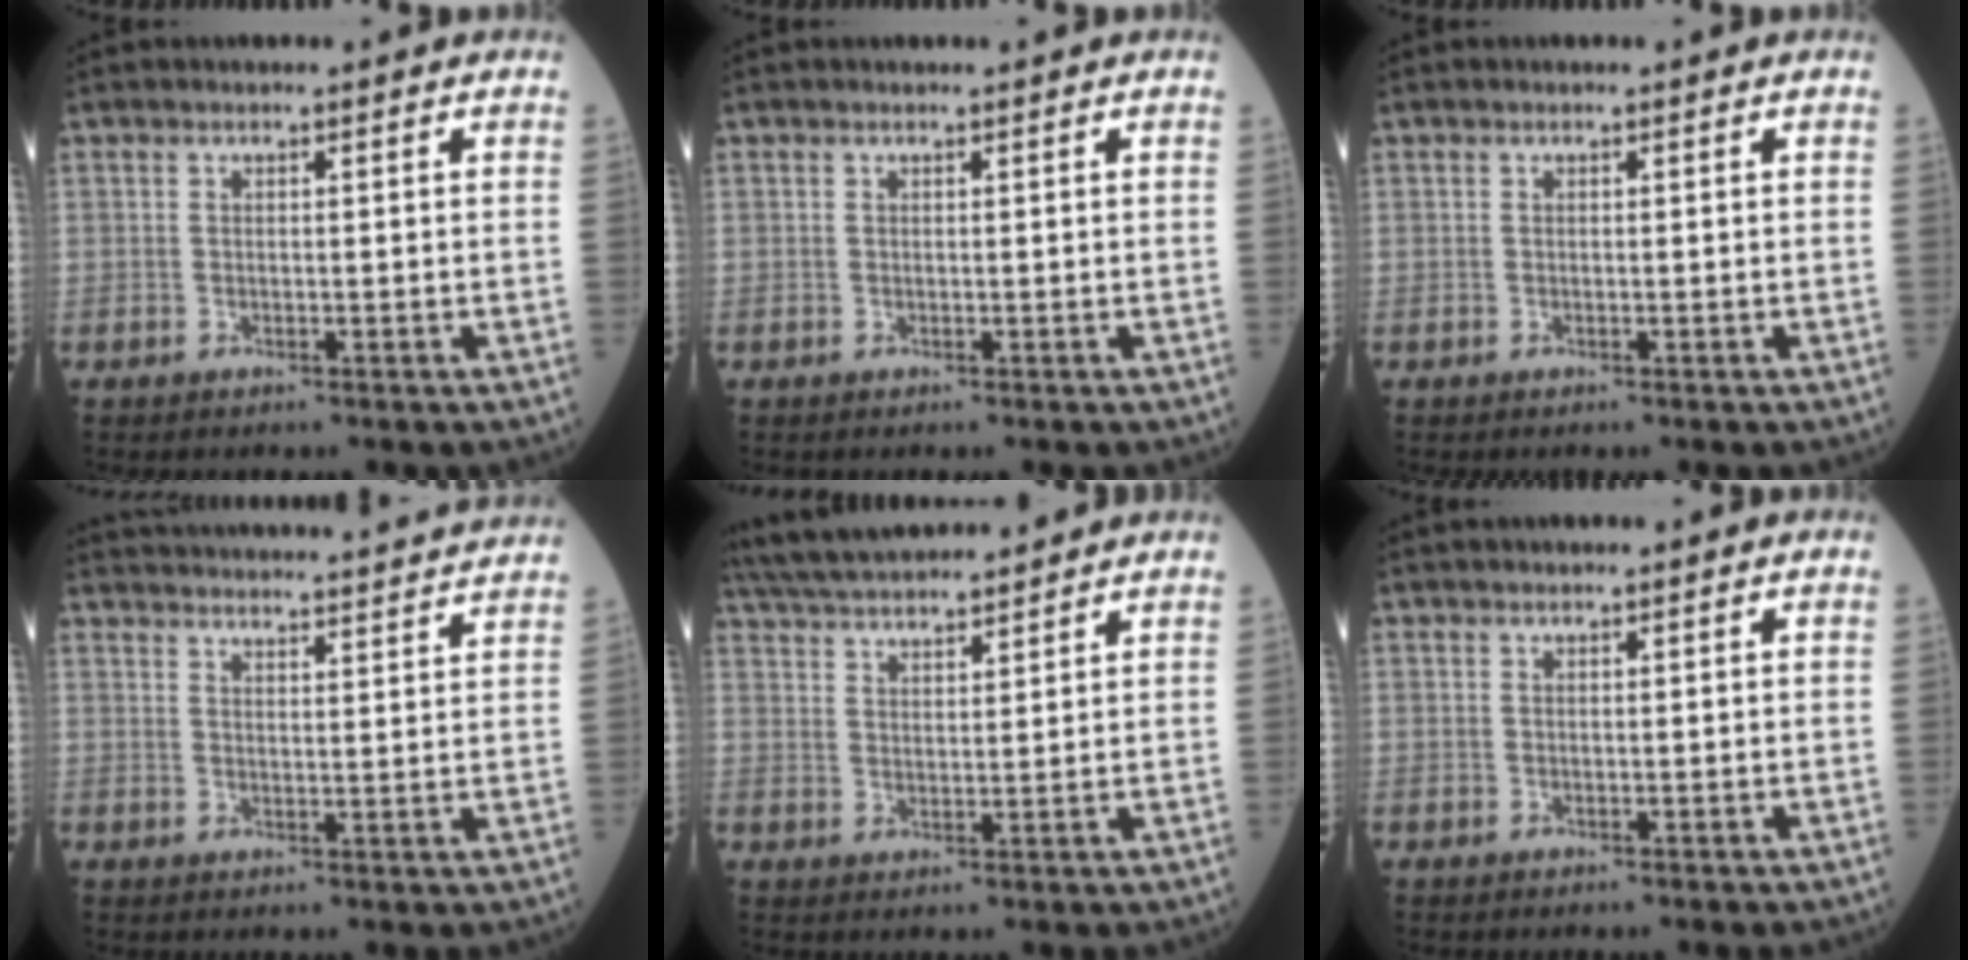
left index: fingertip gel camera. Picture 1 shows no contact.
{"total": 0.0}
{"total": 0.0}
{"total": 24.3, "force": [23.4, 0.6, 6.5], "torque": [-0.101, -0.011, 0.307]}
{"total": 12.7, "force": [11.8, 1.5, 4.5], "torque": [-0.089, 0.038, 0.198]}
{"total": 1.2, "force": [1.0, 0.1, 0.6], "torque": [-0.007, 0.022, 0.020]}